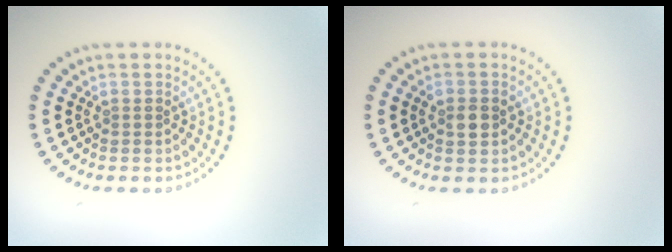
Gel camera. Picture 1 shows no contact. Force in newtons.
{"total": 2.0, "press": 2.0, "slide": 0.2}